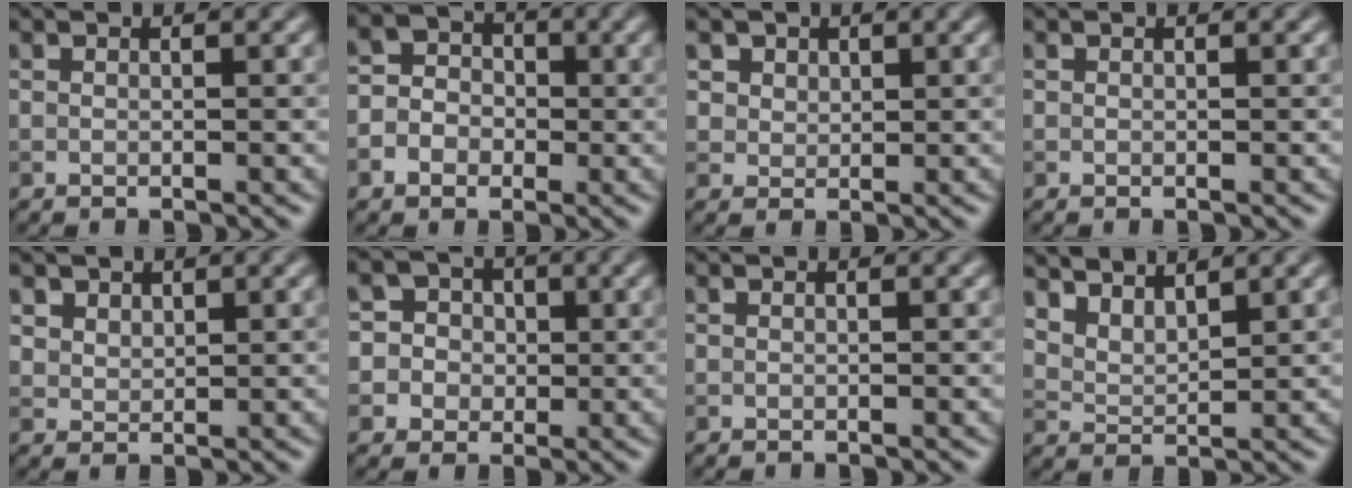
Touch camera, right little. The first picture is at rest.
{"total": 4.4, "force": [-1.1, 3.9, 1.7], "torque": [-0.004, 0.010, -0.032]}
{"total": 3.8, "force": [2.2, 2.8, 1.5], "torque": [-0.045, 0.000, 0.040]}
{"total": 0.0}
{"total": 2.5, "force": [1.7, 1.6, 0.8], "torque": [-0.029, -0.008, 0.046]}
{"total": 6.6, "force": [0.7, 6.4, 1.5], "torque": [-0.033, 0.039, 0.001]}
{"total": 0.0}
{"total": 4.8, "force": [4.0, 1.8, 2.0], "torque": [-0.048, 0.007, 0.073]}